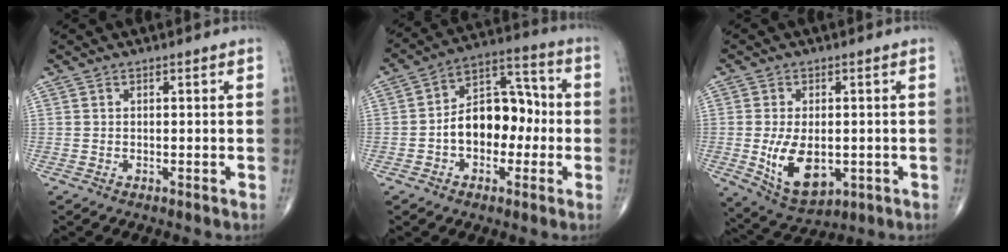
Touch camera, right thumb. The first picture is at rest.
{"total": 13.0, "force": [-1.7, 8.7, 9.6], "torque": [-0.119, 0.049, -0.037]}
{"total": 10.8, "force": [-1.7, 6.3, 8.6], "torque": [-0.139, -0.012, -0.010]}